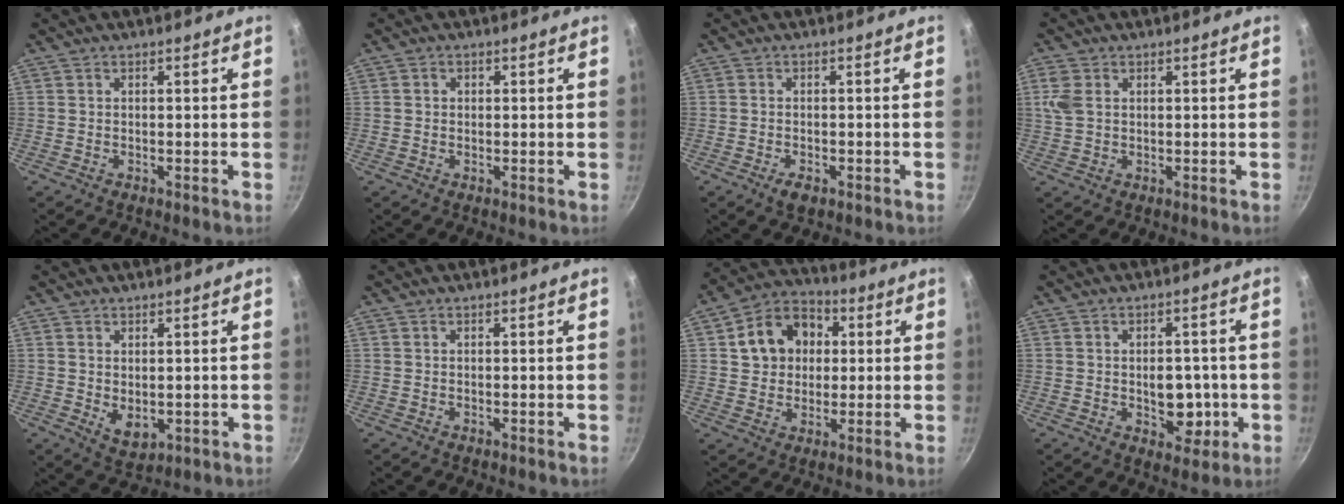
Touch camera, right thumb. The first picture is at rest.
{"total": 1.1, "force": [0.1, 1.0, 0.4], "torque": [-0.004, 0.004, 0.001]}
{"total": 2.7, "force": [-1.4, 1.4, 1.8], "torque": [-0.033, 0.007, -0.024]}
{"total": 4.3, "force": [1.1, 3.0, 2.8], "torque": [-0.059, 0.004, 0.024]}
{"total": 4.8, "force": [0.1, 3.2, 3.6], "torque": [-0.054, -0.016, 0.011]}
{"total": 0.0}
{"total": 12.4, "force": [2.5, 10.2, 6.6], "torque": [-0.083, 0.022, 0.031]}
{"total": 8.0, "force": [-1.1, 5.5, 5.7], "torque": [-0.038, 0.002, -0.008]}